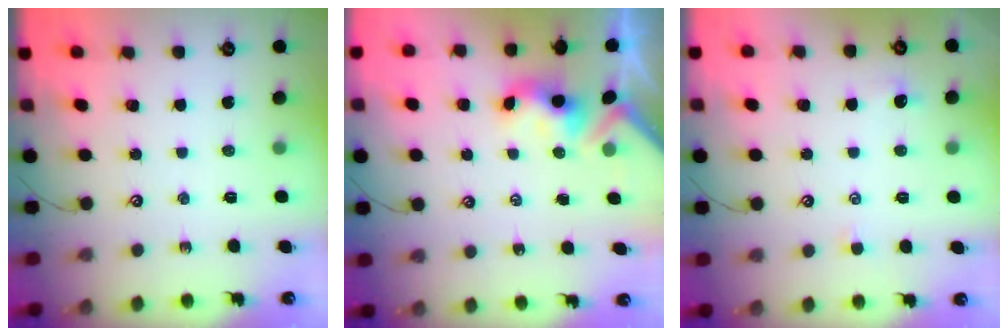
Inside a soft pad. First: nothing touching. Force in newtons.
{"total": 3.6, "press": 3.6, "slide": 0.4}
{"total": 0.8, "press": 0.7, "slide": 0.5}